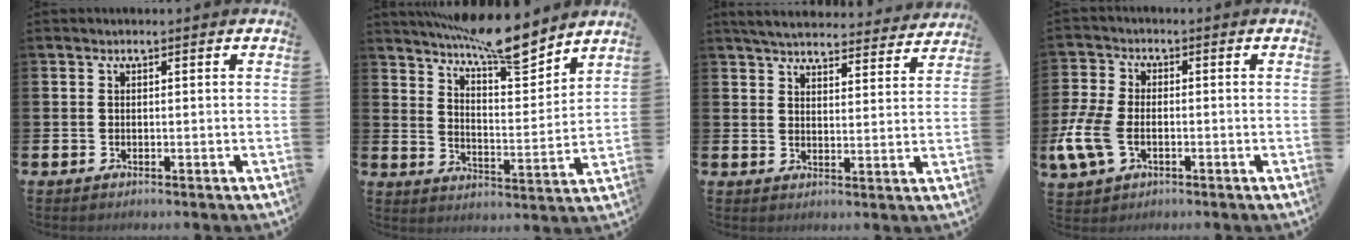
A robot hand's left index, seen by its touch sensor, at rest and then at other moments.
{"total": 11.3, "force": [10.0, 1.9, 4.8], "torque": [-0.097, -0.060, 0.179]}
{"total": 5.2, "force": [5.1, 0.8, 0.9], "torque": [-0.034, -0.033, 0.090]}
{"total": 7.2, "force": [-1.6, 4.4, 5.5], "torque": [-0.127, 0.002, -0.031]}